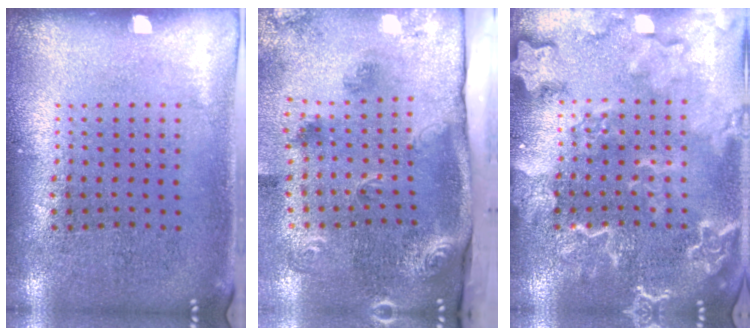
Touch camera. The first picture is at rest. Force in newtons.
{"total": 3.2, "press": 2.1, "slide": 2.4}
{"total": 4.8, "press": 4.8, "slide": 0.7}